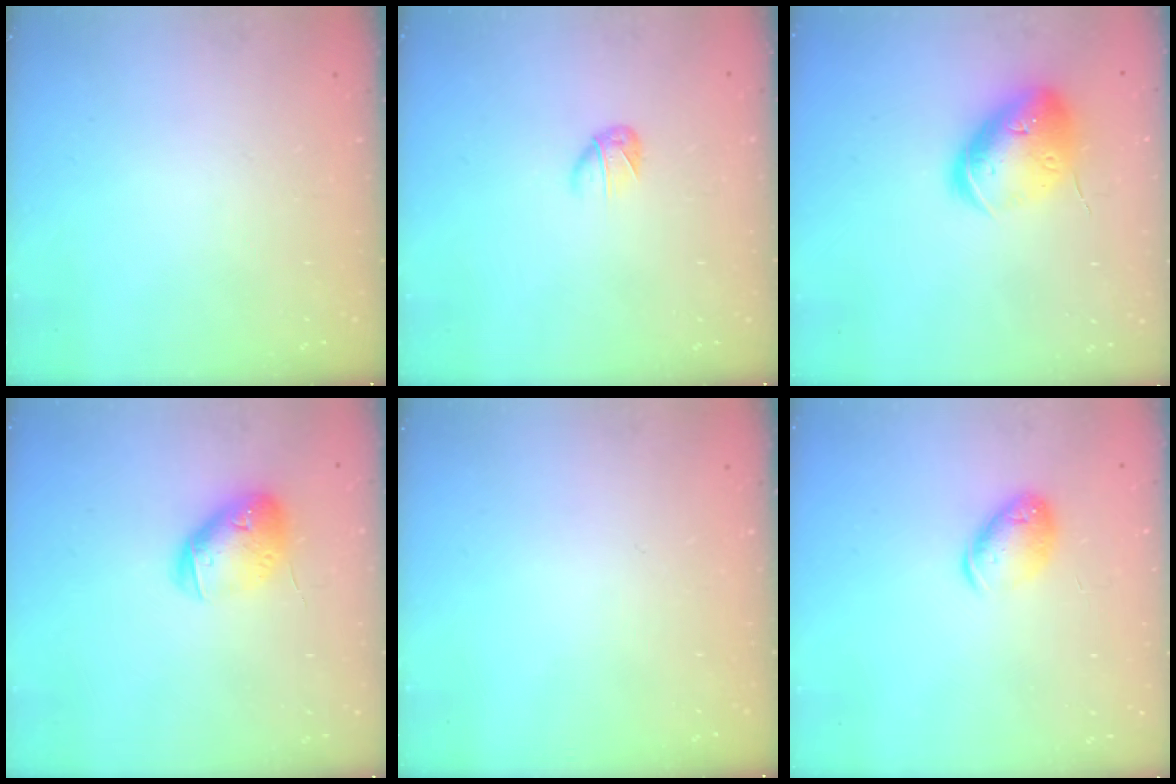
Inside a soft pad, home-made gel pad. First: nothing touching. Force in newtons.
{"total": 3.7, "press": 3.6, "slide": 1.0}
{"total": 16.9, "press": 16.8, "slide": 2.2}
{"total": 12.6, "press": 12.4, "slide": 1.9}
{"total": 0.0}
{"total": 10.2, "press": 10.1, "slide": 1.4}